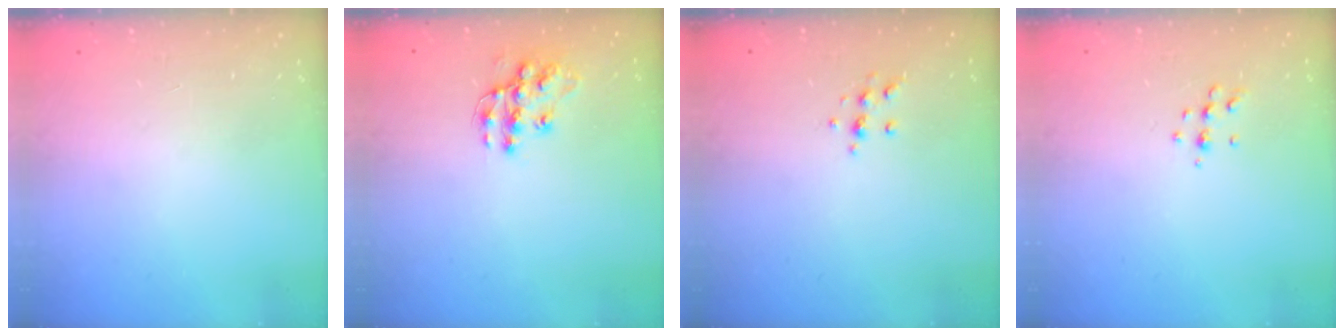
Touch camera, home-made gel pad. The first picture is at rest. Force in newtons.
{"total": 12.2, "press": 12.2, "slide": 0.9}
{"total": 6.2, "press": 6.2, "slide": 0.8}
{"total": 5.7, "press": 5.6, "slide": 1.0}